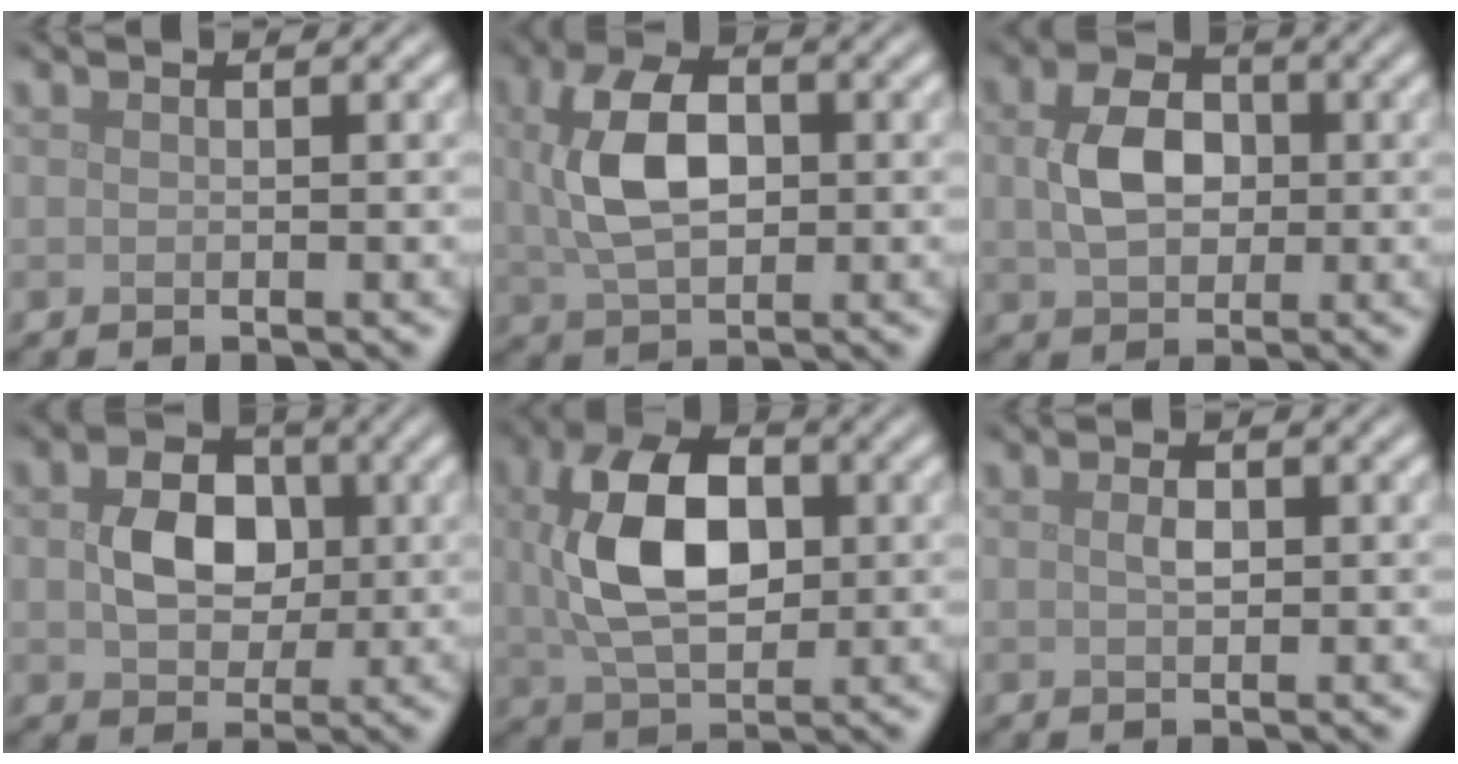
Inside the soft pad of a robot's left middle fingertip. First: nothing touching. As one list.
[{"total": 6.7, "force": [0.8, 3.9, 5.3], "torque": [-0.111, 0.011, 0.015]}, {"total": 4.8, "force": [0.4, 3.5, 3.3], "torque": [-0.074, 0.002, 0.002]}, {"total": 5.1, "force": [0.4, 3.9, 3.3], "torque": [-0.067, 0.000, 0.001]}, {"total": 9.1, "force": [1.2, 5.5, 7.2], "torque": [-0.151, 0.010, 0.019]}, {"total": 1.3, "force": [0.2, 0.6, 1.1], "torque": [-0.024, 0.002, 0.003]}]